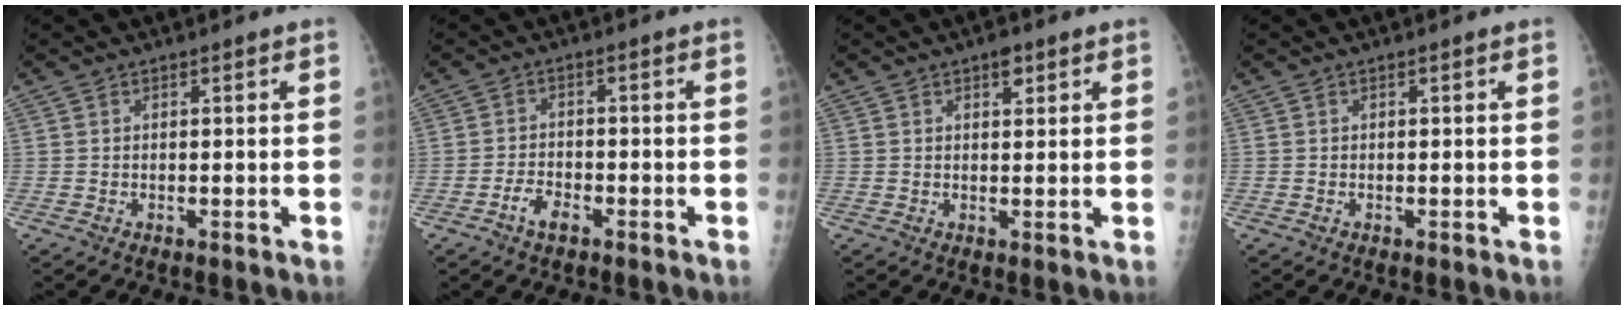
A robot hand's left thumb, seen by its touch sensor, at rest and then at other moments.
{"total": 3.7, "force": [-2.3, 1.7, 2.3], "torque": [-0.041, 0.018, -0.041]}
{"total": 2.4, "force": [1.5, 1.1, 1.6], "torque": [-0.014, -0.006, 0.020]}
{"total": 0.0}